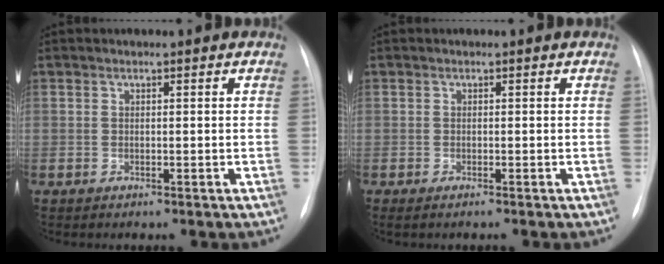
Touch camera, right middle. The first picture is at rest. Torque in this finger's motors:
{"motor_torque": [0.37, -0.37, 0.02, 0.02]}